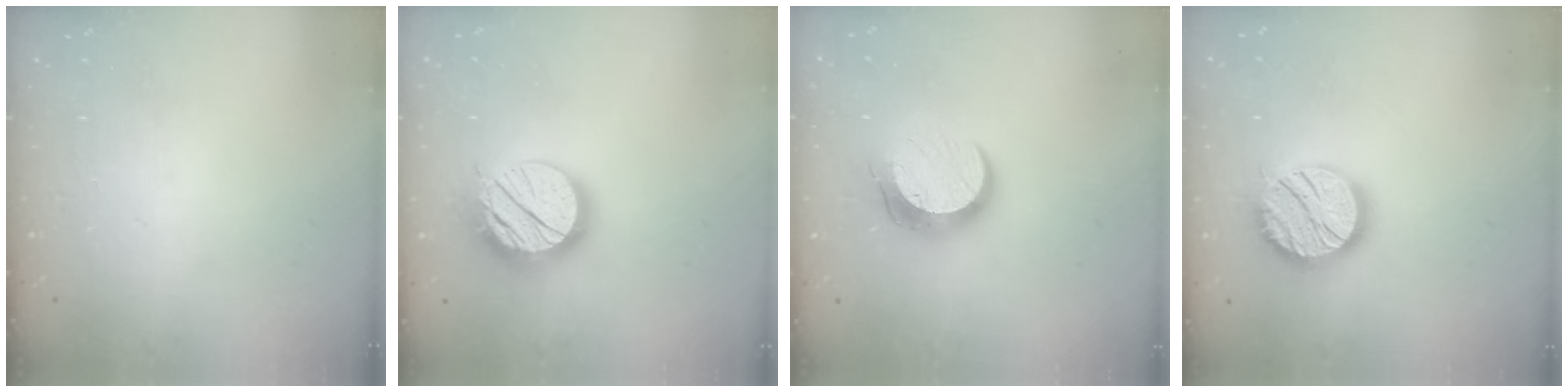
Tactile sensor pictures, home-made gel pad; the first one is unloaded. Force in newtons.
{"total": 17.2, "press": 17.1, "slide": 1.5}
{"total": 12.1, "press": 12.0, "slide": 0.7}
{"total": 17.1, "press": 17.1, "slide": 1.3}